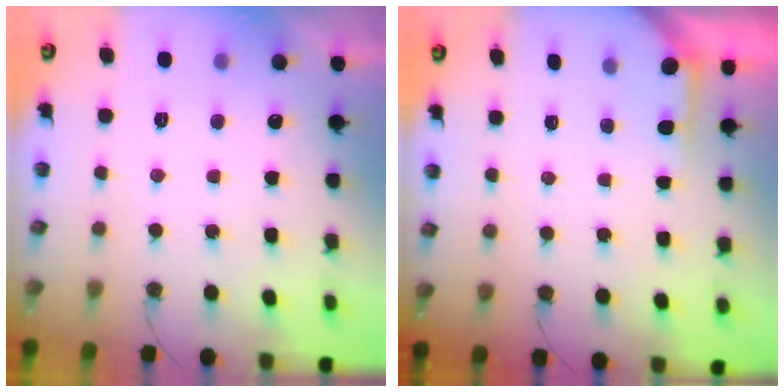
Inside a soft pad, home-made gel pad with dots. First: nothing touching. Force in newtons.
{"total": 1.7, "press": 1.7, "slide": 0.2}